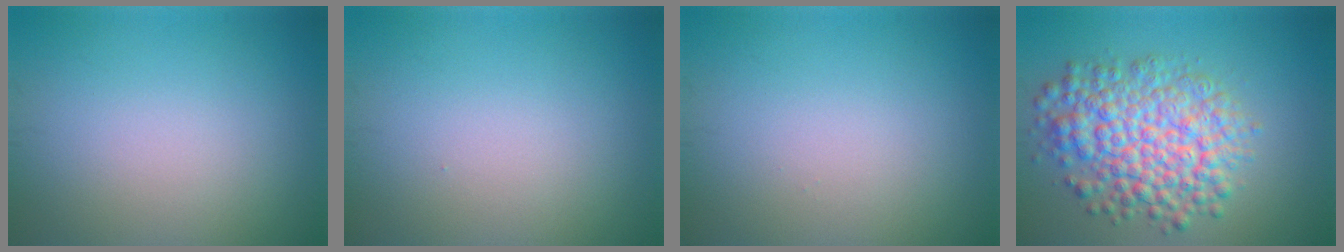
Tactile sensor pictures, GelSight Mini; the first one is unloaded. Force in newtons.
{"total": 0.0}
{"total": 0.0}
{"total": 7.8, "press": 7.8, "slide": 0.2}